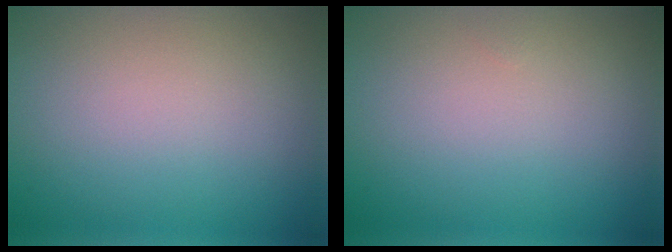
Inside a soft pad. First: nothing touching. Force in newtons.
{"total": 0.0}